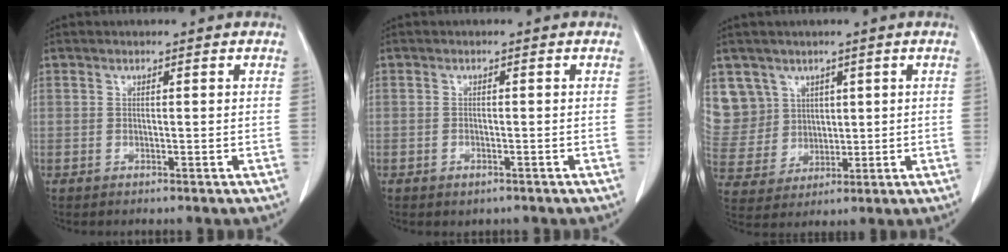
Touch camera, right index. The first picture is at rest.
{"total": 1.2, "force": [-0.7, 0.7, 0.6], "torque": [-0.012, 0.000, -0.005]}
{"total": 10.4, "force": [5.0, 9.0, 0.5], "torque": [-0.028, 0.034, 0.124]}